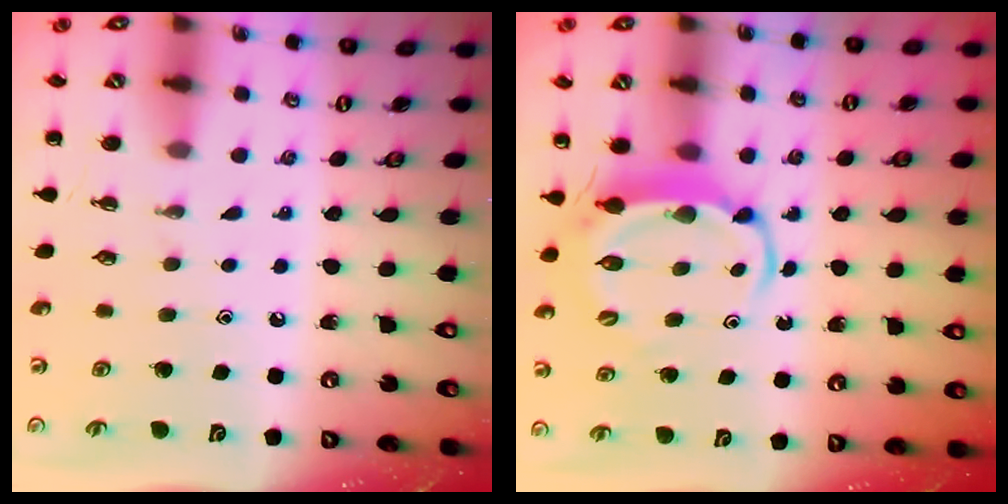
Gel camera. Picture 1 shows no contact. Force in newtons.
{"total": 6.3, "press": 6.2, "slide": 1.0}